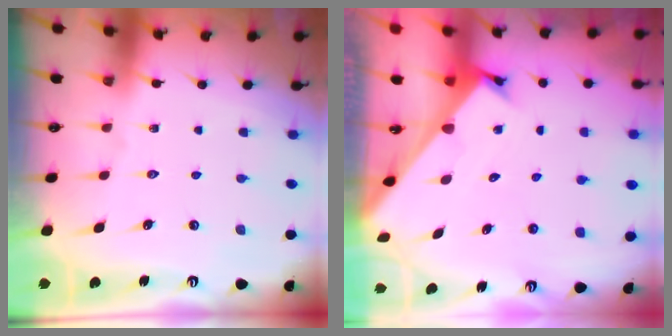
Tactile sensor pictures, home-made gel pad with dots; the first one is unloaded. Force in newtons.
{"total": 2.5, "press": 2.5, "slide": 0.2}